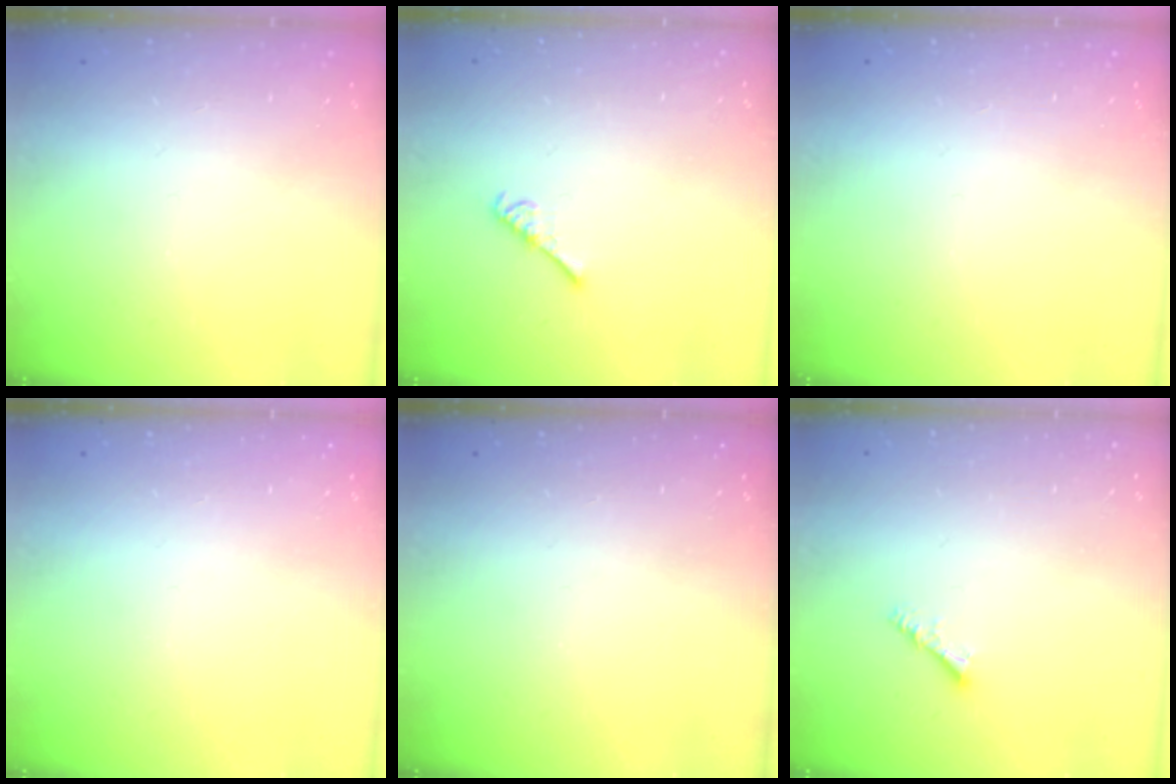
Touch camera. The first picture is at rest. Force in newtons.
{"total": 3.8, "press": 3.7, "slide": 0.6}
{"total": 0.0}
{"total": 0.0}
{"total": 0.0}
{"total": 3.2, "press": 3.2, "slide": 0.6}